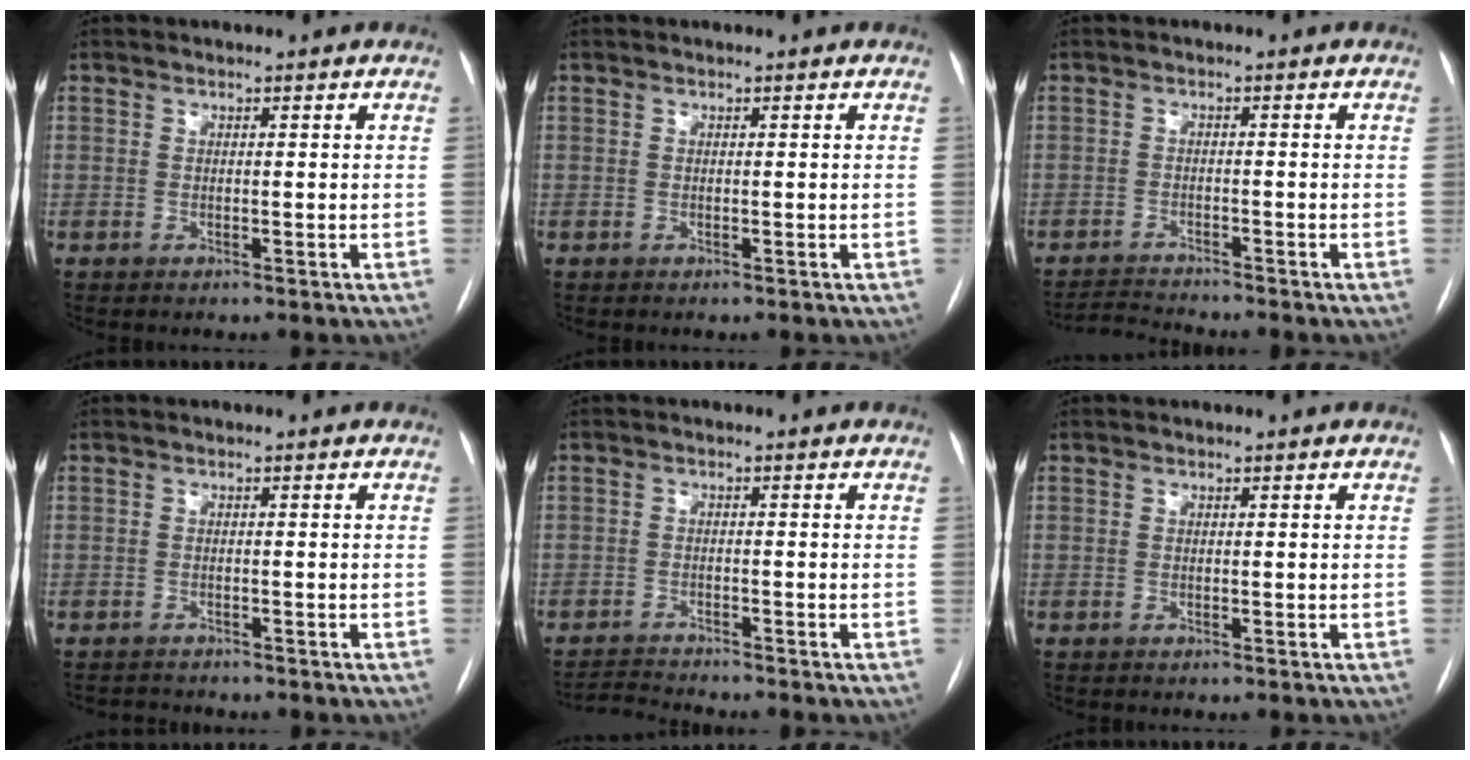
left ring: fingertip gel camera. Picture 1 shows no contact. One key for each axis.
{"total": 0.0}
{"total": 3.4, "fx": -3.3, "fy": -1.0, "fz": -0.1, "tx": -0.002, "ty": -0.019, "tz": -0.057}
{"total": 2.0, "fx": -1.9, "fy": 0.3, "fz": -0.2, "tx": 0.004, "ty": -0.008, "tz": -0.029}
{"total": 3.0, "fx": -2.8, "fy": -0.9, "fz": -0.3, "tx": 0.001, "ty": -0.020, "tz": -0.050}
{"total": 0.0}